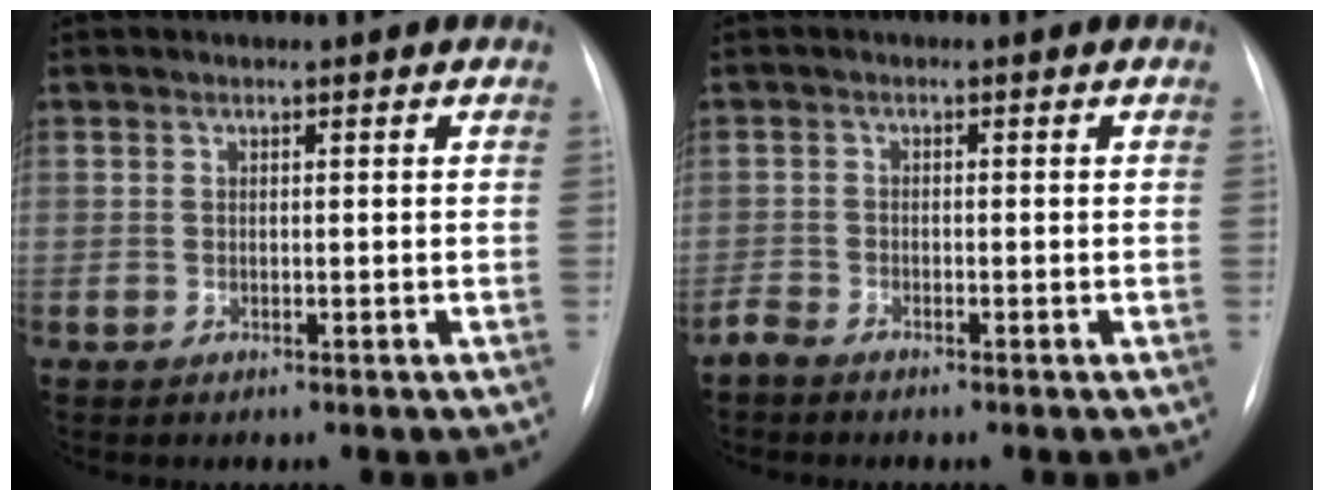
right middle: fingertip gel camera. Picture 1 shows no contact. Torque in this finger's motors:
{"motor_torque": [0.15, -0.32, 0.00, 0.00]}